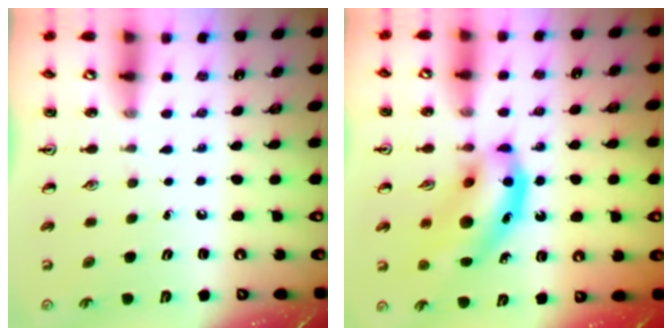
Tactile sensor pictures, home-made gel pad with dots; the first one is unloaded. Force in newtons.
{"total": 13.2, "press": 12.6, "slide": 3.9}